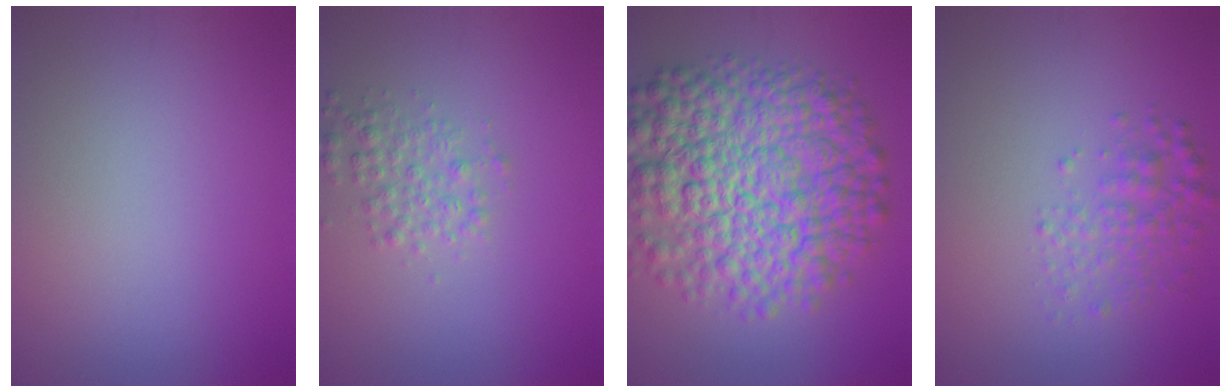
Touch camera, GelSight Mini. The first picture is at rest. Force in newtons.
{"total": 2.4, "press": 2.4, "slide": 0.1}
{"total": 12.8, "press": 12.8, "slide": 0.3}
{"total": 2.7, "press": 2.7, "slide": 0.1}